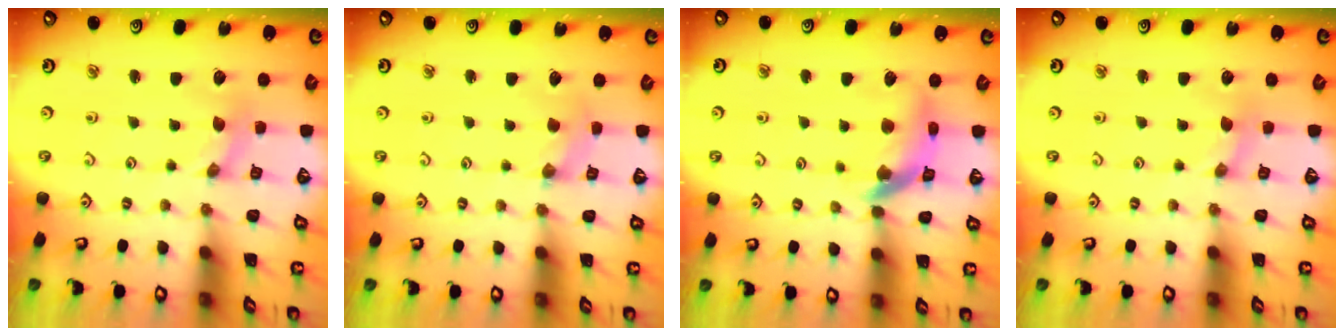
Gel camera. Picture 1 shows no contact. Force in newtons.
{"total": 1.1, "press": 1.1, "slide": 0.2}
{"total": 12.4, "press": 12.2, "slide": 1.7}
{"total": 0.0}